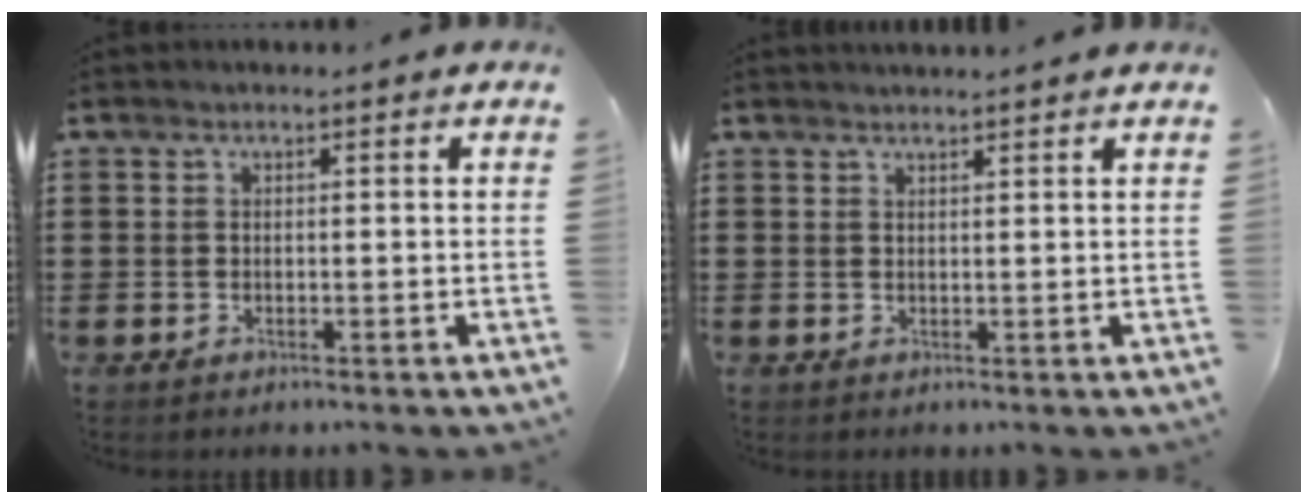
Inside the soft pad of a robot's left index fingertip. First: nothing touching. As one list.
[{"total": 1.3, "force": [1.3, -0.2, 0.2], "torque": [-0.005, -0.001, 0.026]}]